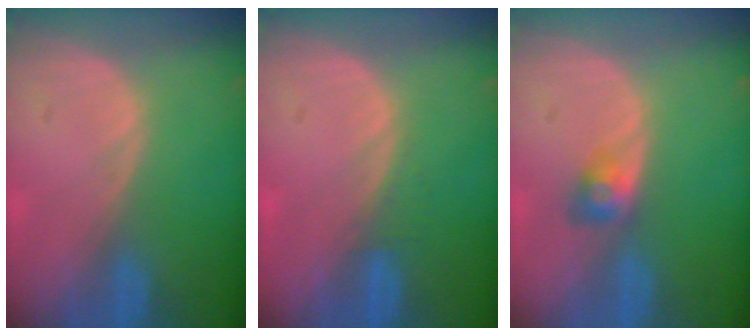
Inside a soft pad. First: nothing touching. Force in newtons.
{"total": 1.0, "press": 0.9, "slide": 0.3}
{"total": 3.0, "press": 2.5, "slide": 1.5}